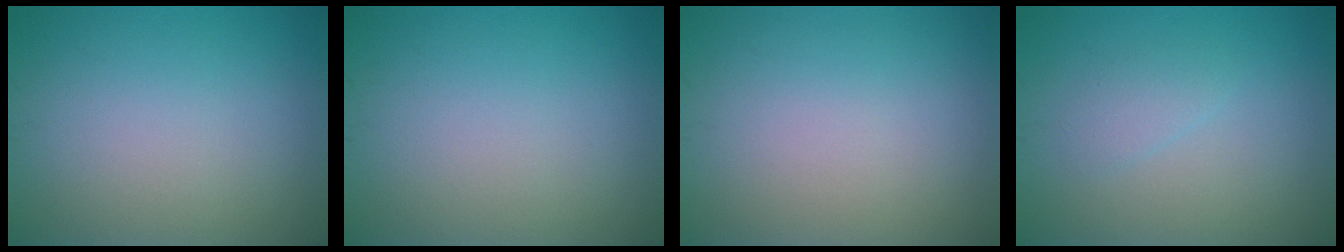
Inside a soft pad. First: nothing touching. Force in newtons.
{"total": 0.0}
{"total": 0.0}
{"total": 1.3, "press": 1.3, "slide": 0.2}